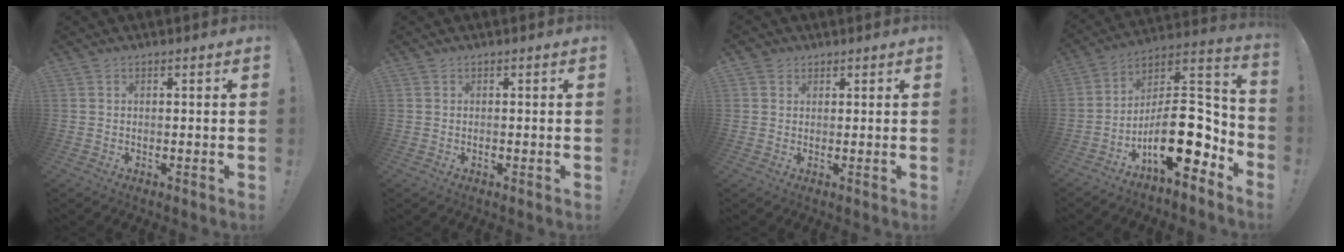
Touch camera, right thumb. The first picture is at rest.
{"total": 0.5, "force": [-0.5, 0.2, 0.1], "torque": [0.001, -0.001, -0.009]}
{"total": 2.4, "force": [1.5, 1.8, 0.3], "torque": [-0.005, -0.003, 0.027]}
{"total": 20.7, "force": [-6.7, 9.7, 17.1], "torque": [-0.279, 0.031, -0.103]}